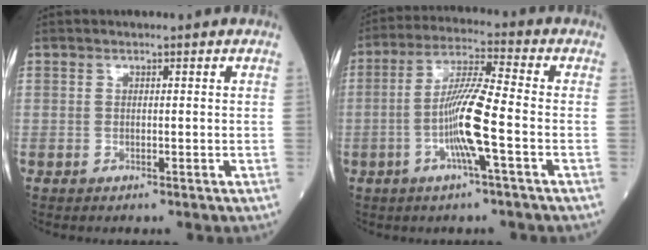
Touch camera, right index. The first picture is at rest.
{"total": 9.5, "force": [-2.7, -0.2, 9.1], "torque": [-0.180, 0.001, -0.052]}